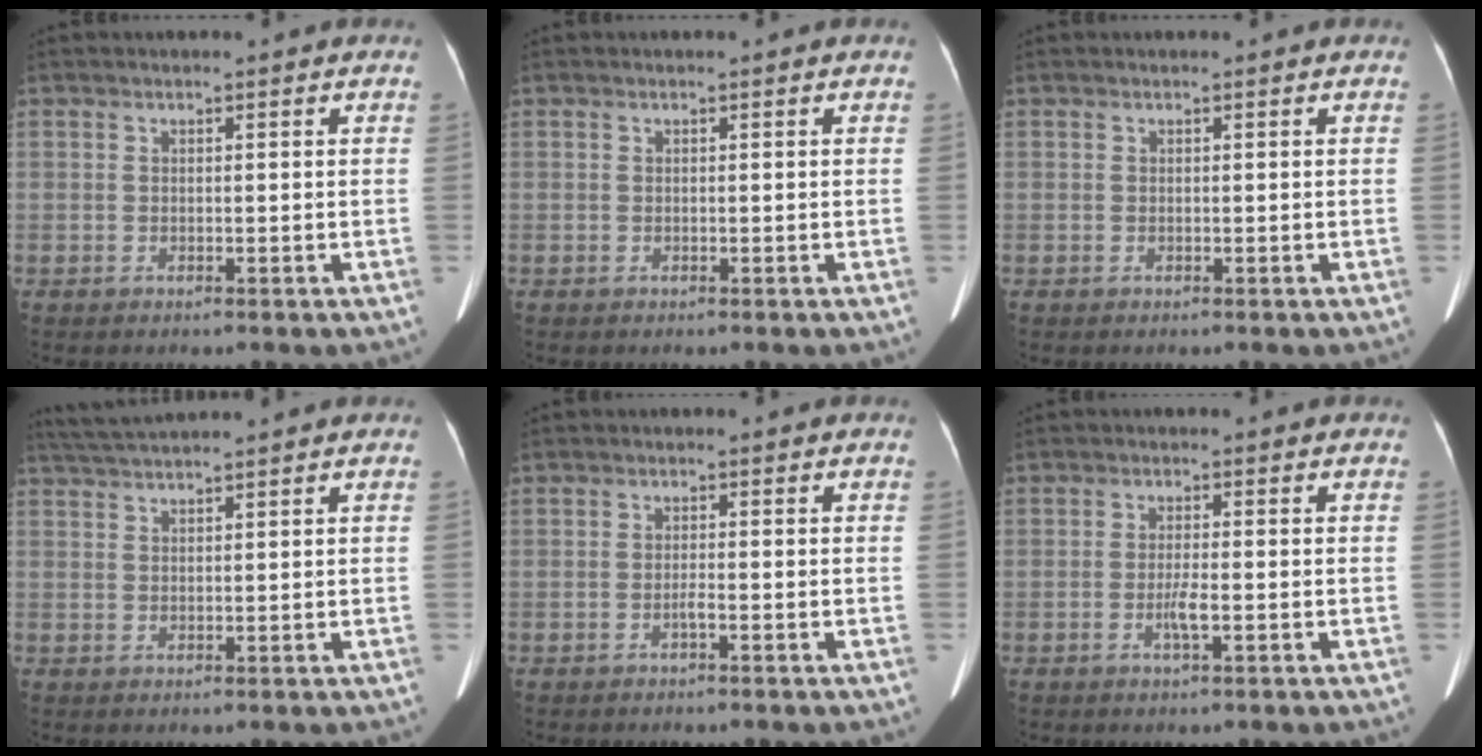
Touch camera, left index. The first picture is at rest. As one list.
[{"total": 0.0}, {"total": 0.0}, {"total": 5.3, "force": [4.8, -0.8, 2.0], "torque": [-0.040, 0.031, 0.089]}, {"total": 1.1, "force": [-0.7, 0.0, 0.9], "torque": [-0.019, 0.001, -0.012]}, {"total": 2.5, "force": [-0.9, 0.1, 2.4], "torque": [-0.048, -0.002, -0.017]}]